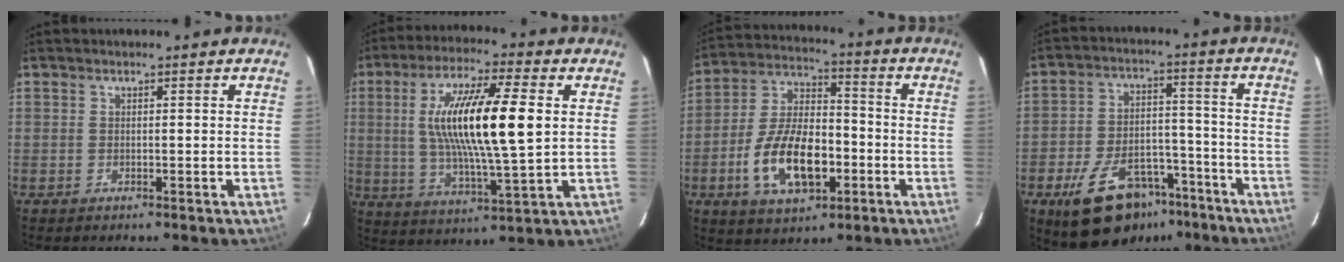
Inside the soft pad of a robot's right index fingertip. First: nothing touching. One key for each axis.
{"total": 17.8, "fx": 2.9, "fy": 3.2, "fz": 17.3, "tx": -0.317, "ty": 0.001, "tz": 0.052}
{"total": 15.7, "fx": -5.1, "fy": 8.1, "fz": 12.4, "tx": -0.251, "ty": 0.009, "tz": -0.080}
{"total": 17.2, "fx": -11.0, "fy": 9.1, "fz": 9.6, "tx": -0.187, "ty": 0.009, "tz": -0.158}